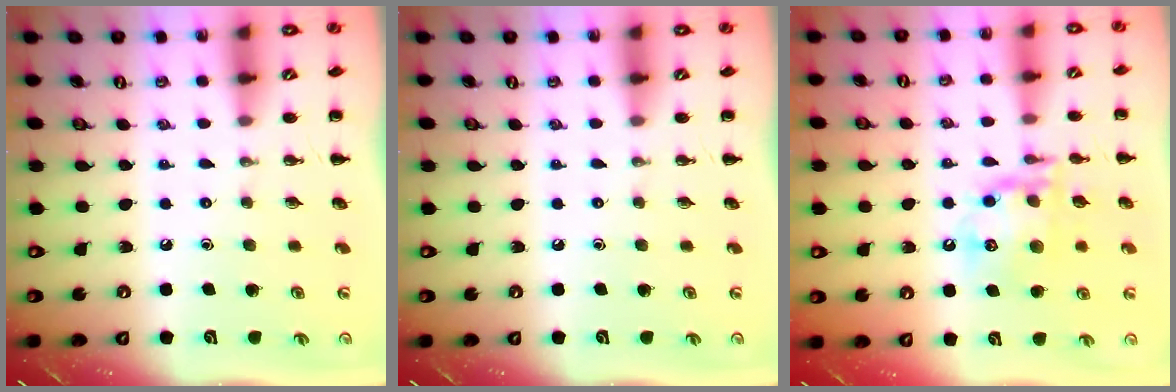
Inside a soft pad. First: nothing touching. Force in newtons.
{"total": 0.0}
{"total": 16.3, "press": 16.1, "slide": 2.5}